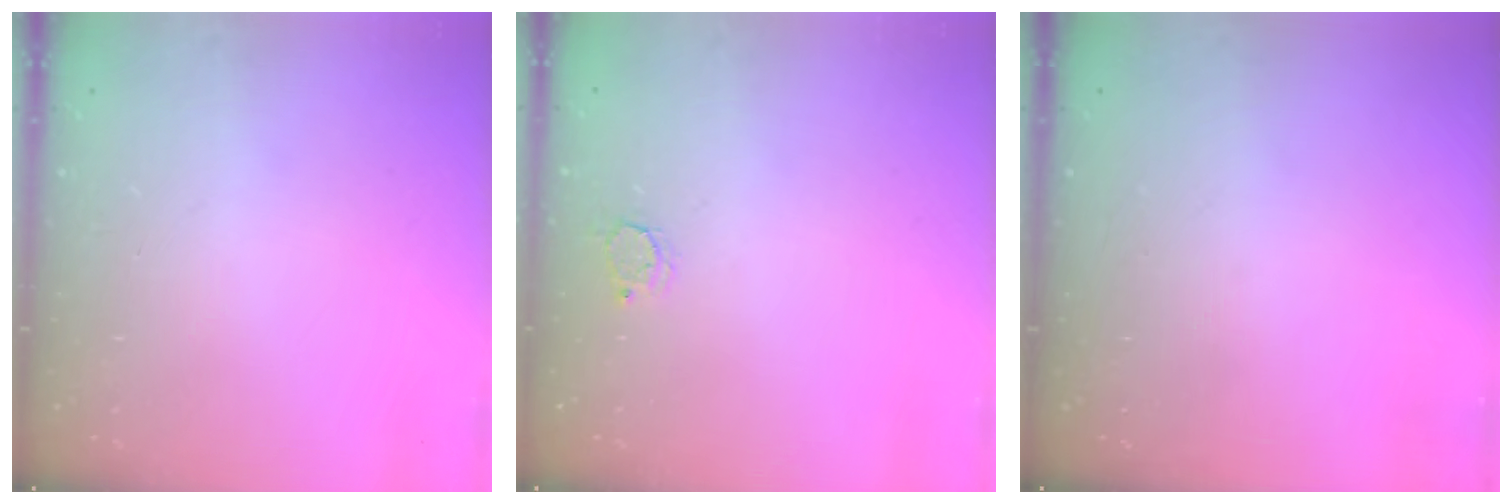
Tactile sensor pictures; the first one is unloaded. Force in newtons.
{"total": 2.7, "press": 2.7, "slide": 0.3}
{"total": 0.0}